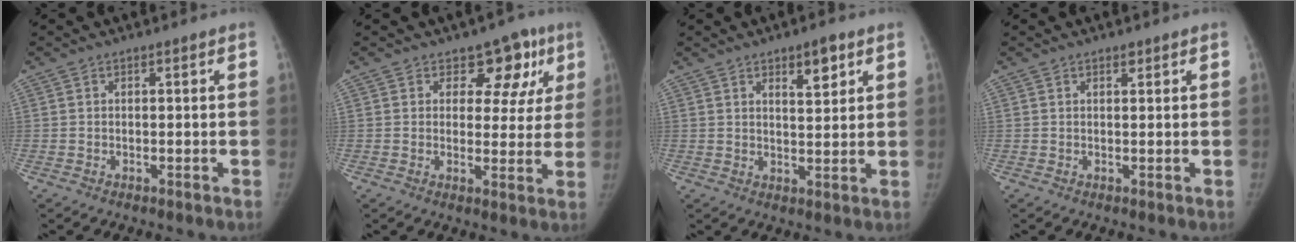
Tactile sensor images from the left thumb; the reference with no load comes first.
{"total": 8.7, "force": [4.4, 6.1, 4.3], "torque": [0.006, -0.011, 0.051]}
{"total": 5.8, "force": [3.1, 2.3, 4.3], "torque": [-0.047, -0.019, 0.046]}
{"total": 1.0, "force": [0.7, 0.5, 0.5], "torque": [-0.004, -0.004, 0.010]}